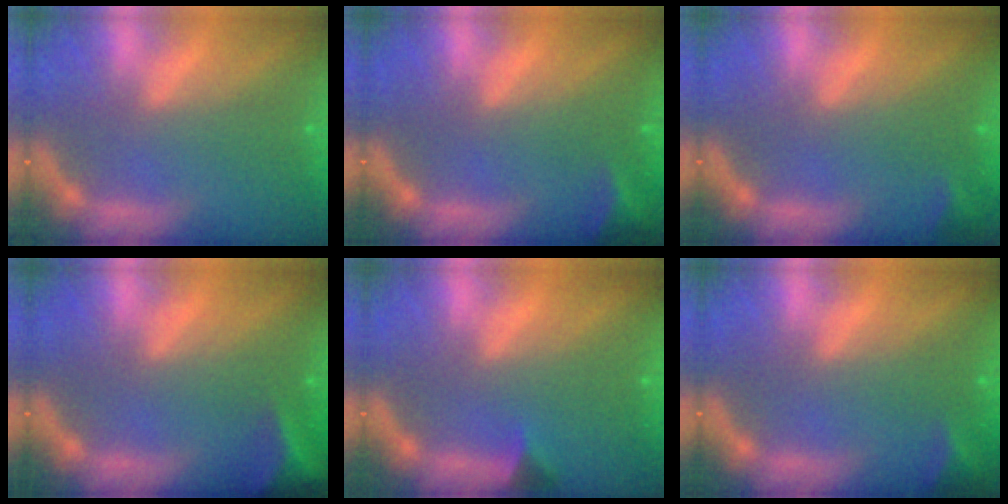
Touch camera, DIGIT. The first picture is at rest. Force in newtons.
{"total": 2.9}
{"total": 1.4}
{"total": 6.0}
{"total": 1.4}
{"total": 2.4}